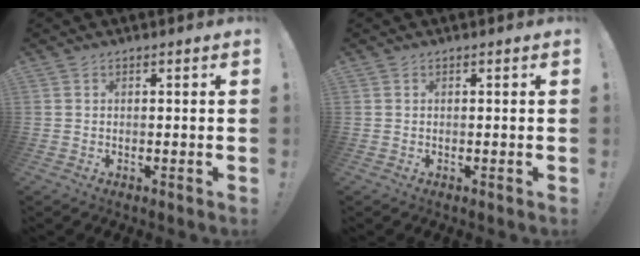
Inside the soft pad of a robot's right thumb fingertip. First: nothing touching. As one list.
[{"total": 0.0}]